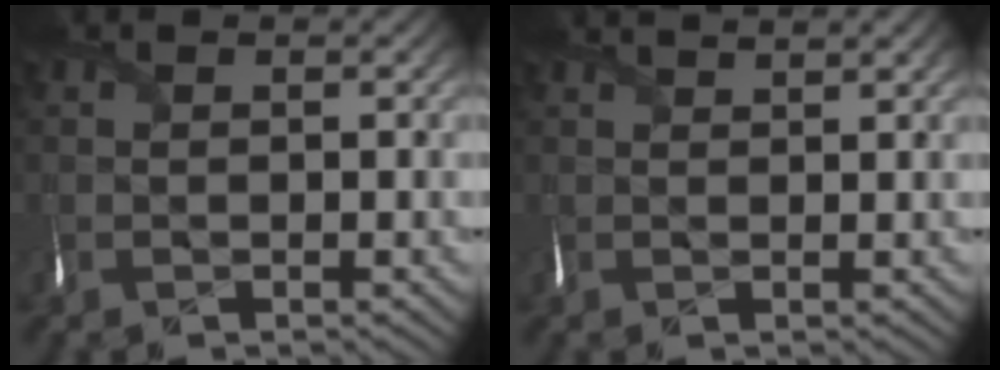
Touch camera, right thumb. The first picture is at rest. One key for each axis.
{"total": 2.2, "fx": 1.9, "fy": 0.0, "fz": 1.0, "tx": -0.021, "ty": 0.003, "tz": 0.033}